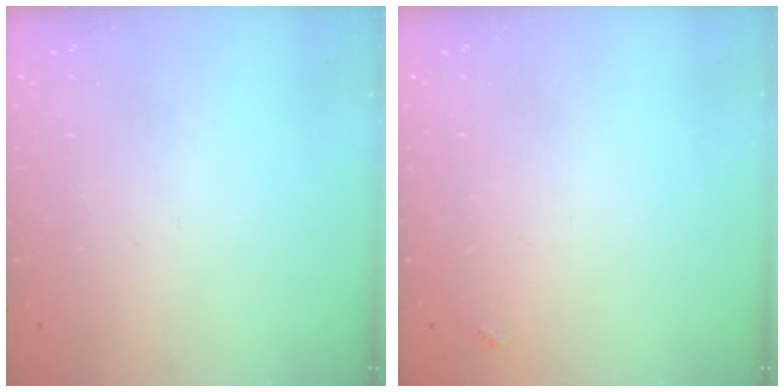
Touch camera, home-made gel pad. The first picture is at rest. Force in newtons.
{"total": 3.6, "press": 3.6, "slide": 0.2}